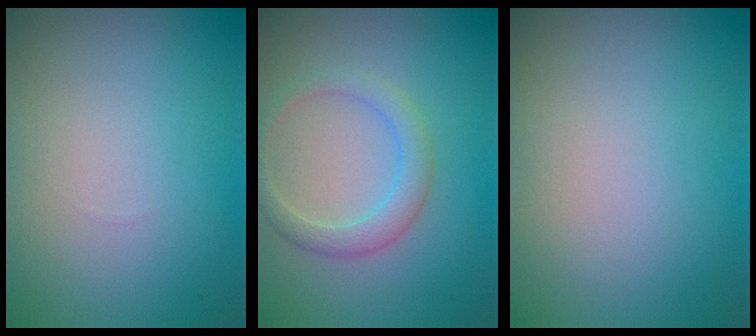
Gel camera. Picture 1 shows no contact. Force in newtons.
{"total": 2.6, "press": 2.5, "slide": 0.2}
{"total": 0.0}